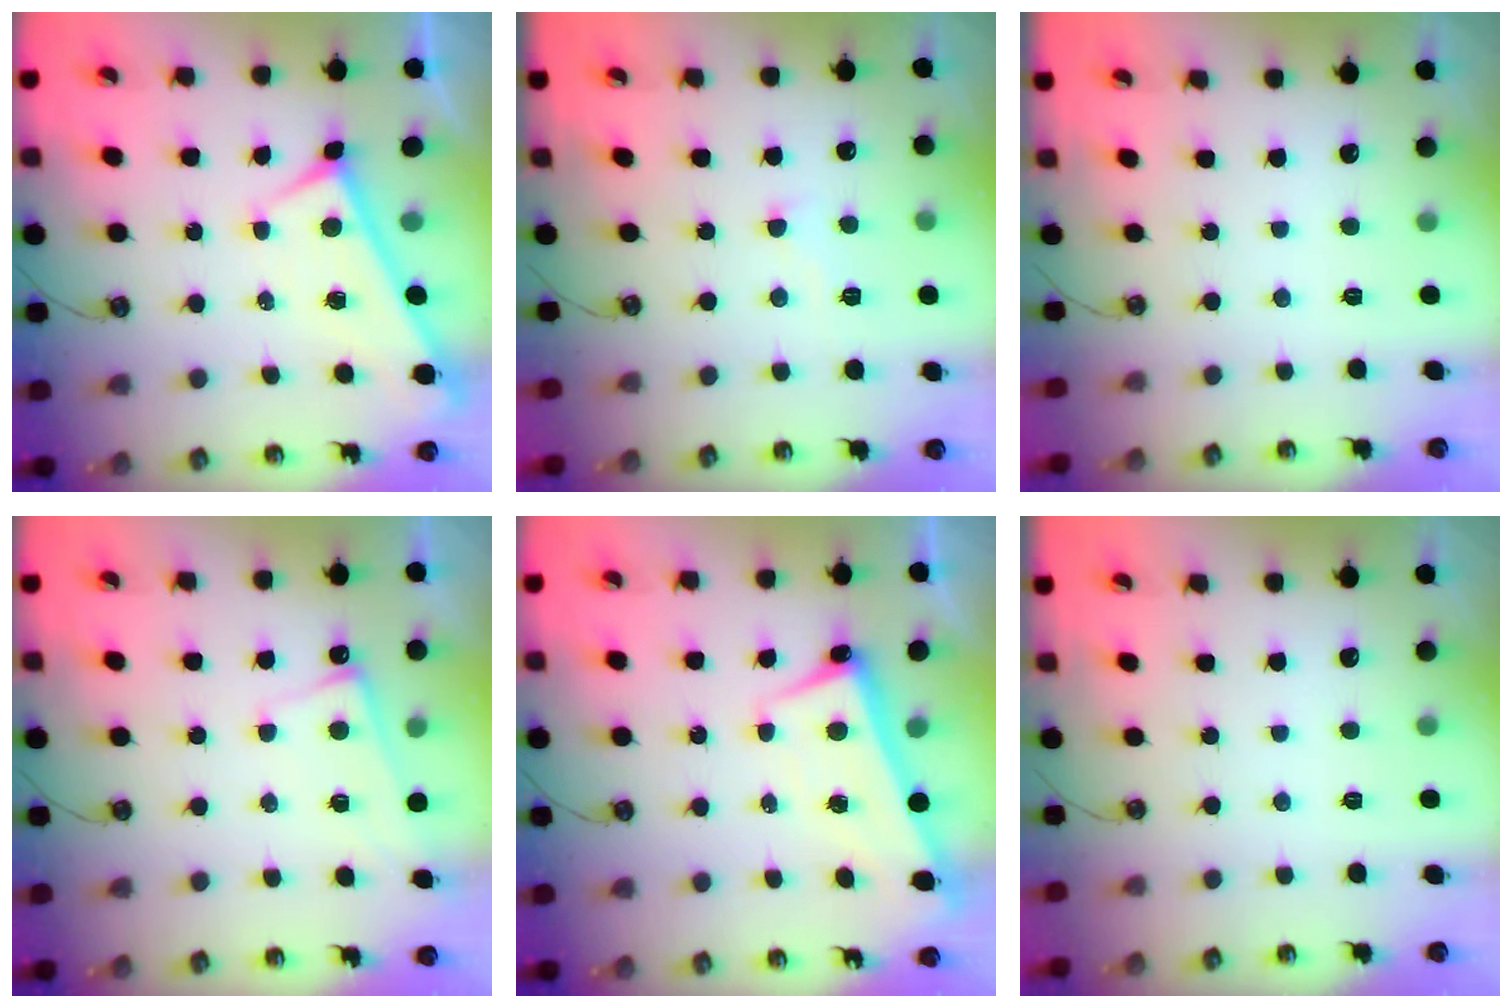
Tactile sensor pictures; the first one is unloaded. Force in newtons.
{"total": 2.6, "press": 2.6, "slide": 0.6}
{"total": 0.0}
{"total": 2.2, "press": 2.1, "slide": 0.4}
{"total": 2.7, "press": 2.6, "slide": 0.8}
{"total": 0.0}